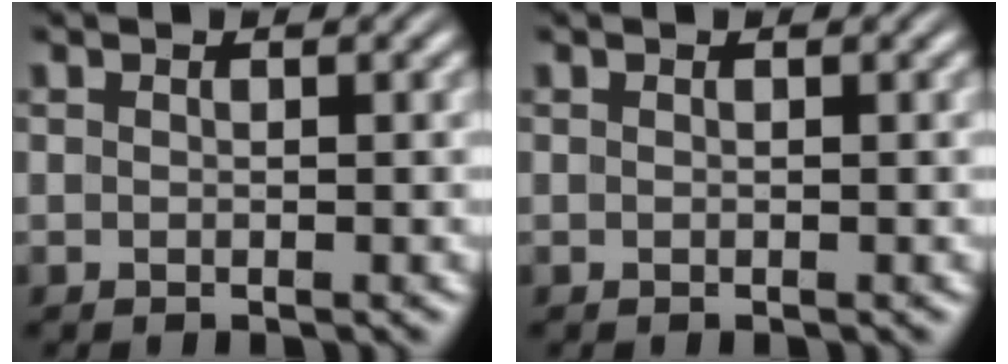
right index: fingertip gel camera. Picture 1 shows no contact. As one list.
[{"total": 0.0}]